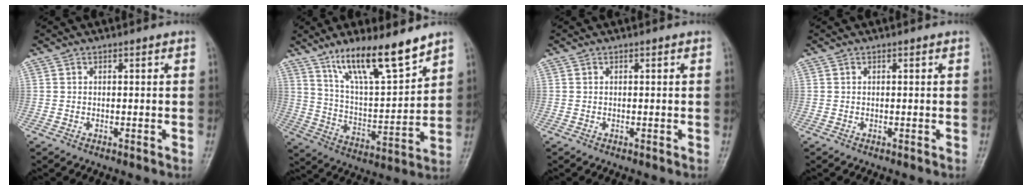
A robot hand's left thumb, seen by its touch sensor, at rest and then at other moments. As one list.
[{"total": 15.0, "force": [10.9, 3.1, 9.8], "torque": [-0.154, -0.066, 0.204]}, {"total": 0.0}, {"total": 0.0}]